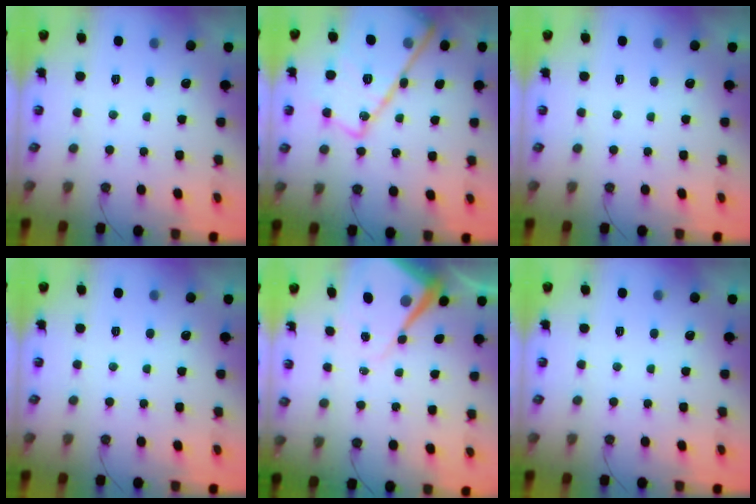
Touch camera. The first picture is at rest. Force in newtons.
{"total": 23.1, "press": 23.0, "slide": 2.5}
{"total": 0.0}
{"total": 0.0}
{"total": 9.6, "press": 9.6, "slide": 0.7}
{"total": 0.0}